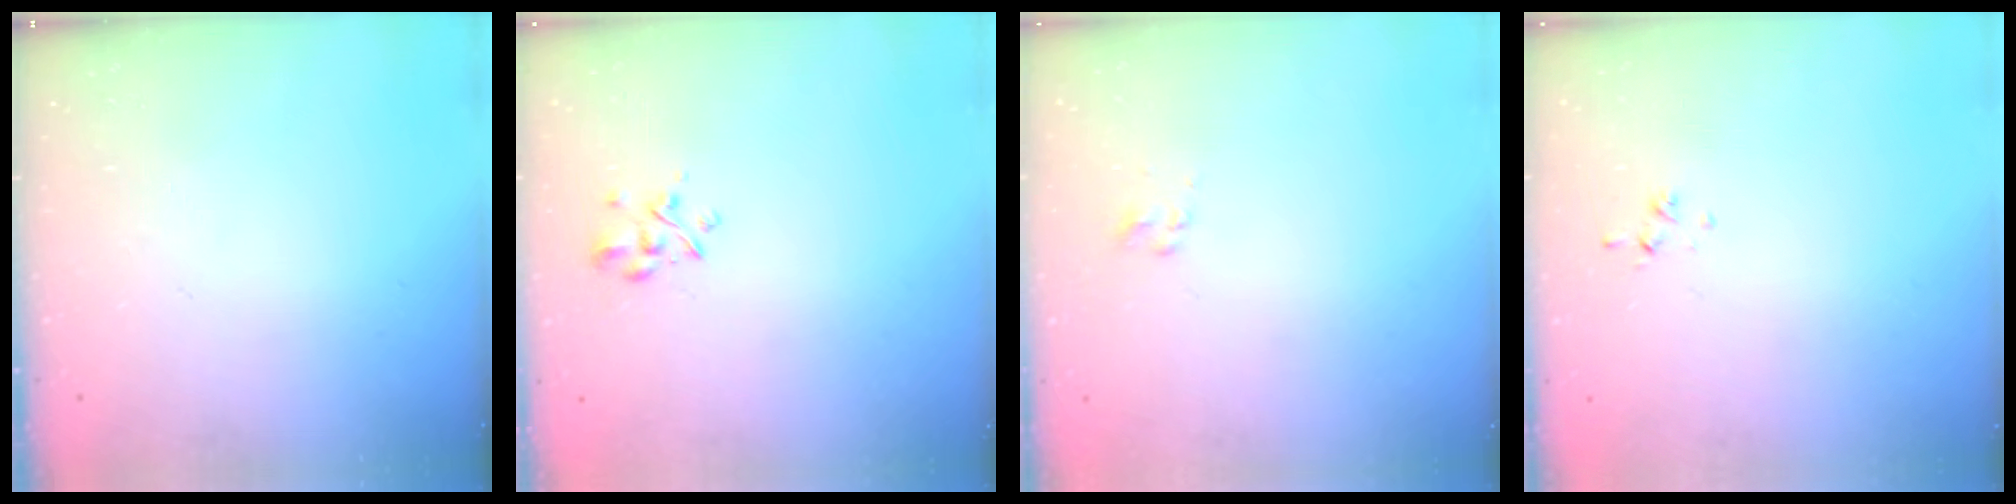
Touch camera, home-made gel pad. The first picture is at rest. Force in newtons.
{"total": 2.6, "press": 2.4, "slide": 1.0}
{"total": 2.5, "press": 2.4, "slide": 0.8}
{"total": 0.7, "press": 0.6, "slide": 0.4}